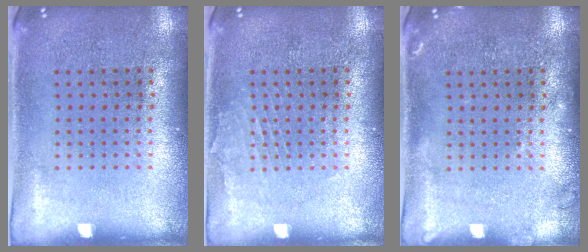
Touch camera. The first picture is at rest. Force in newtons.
{"total": 1.0, "press": 1.0, "slide": 0.1}
{"total": 1.0, "press": 1.0, "slide": 0.3}